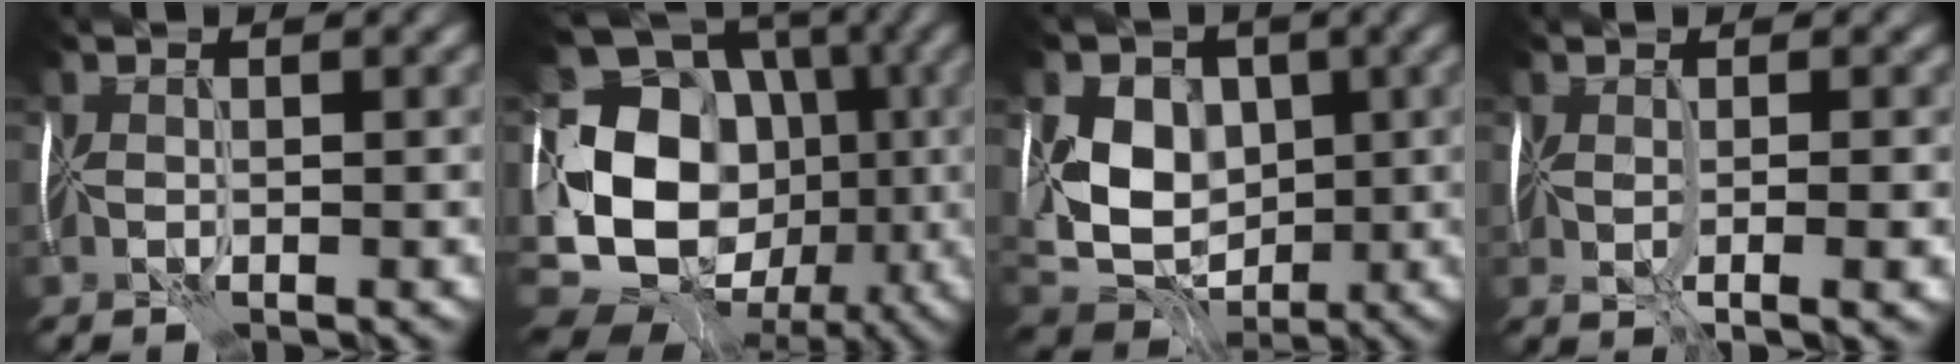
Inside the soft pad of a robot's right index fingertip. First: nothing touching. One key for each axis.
{"total": 16.2, "fx": -2.1, "fy": 12.9, "fz": 9.7, "tx": -0.168, "ty": -0.005, "tz": -0.034}
{"total": 8.2, "fx": 0.7, "fy": 6.3, "fz": 5.2, "tx": -0.087, "ty": -0.002, "tz": 0.011}
{"total": 4.2, "fx": -0.8, "fy": 1.1, "fz": 4.0, "tx": -0.064, "ty": -0.011, "tz": -0.007}